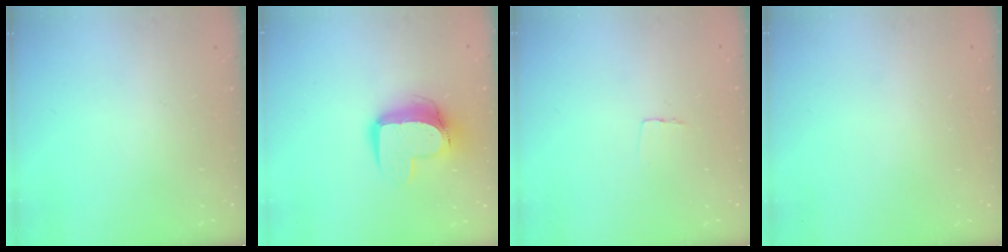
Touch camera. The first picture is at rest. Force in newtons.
{"total": 12.2, "press": 12.1, "slide": 1.2}
{"total": 3.1, "press": 3.1, "slide": 0.2}
{"total": 0.0}